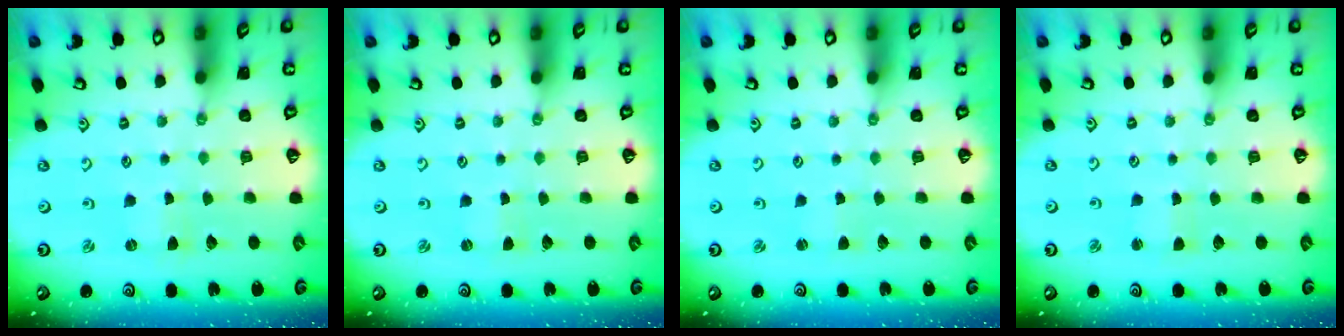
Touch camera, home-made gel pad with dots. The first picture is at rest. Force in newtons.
{"total": 0.0}
{"total": 1.6, "press": 1.6, "slide": 0.3}
{"total": 1.3, "press": 1.3, "slide": 0.1}